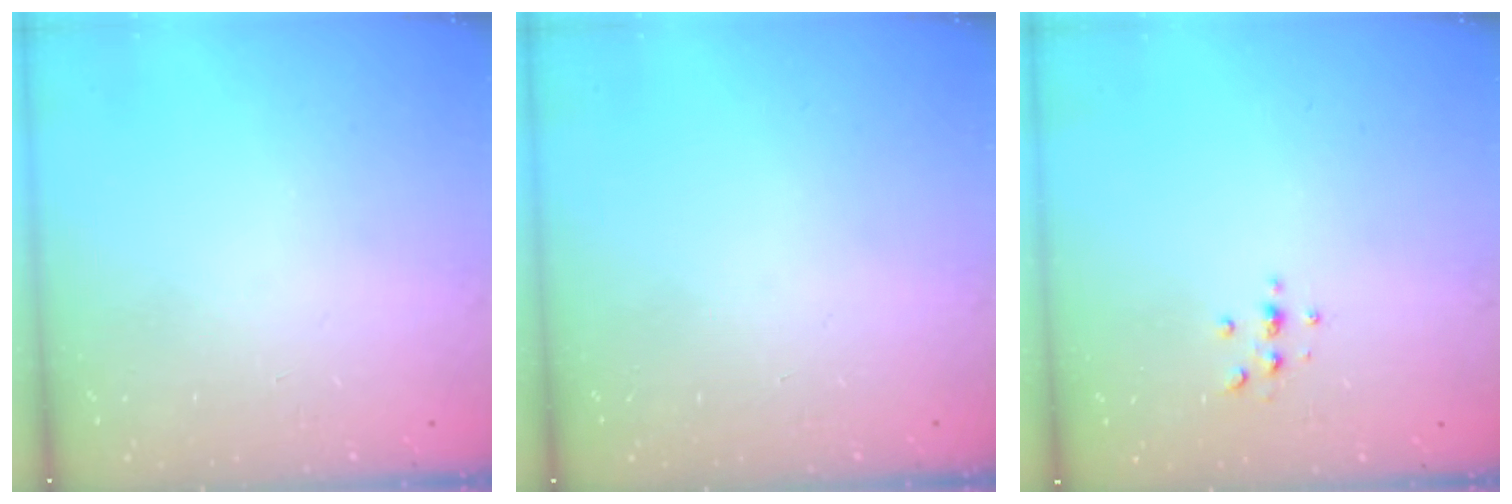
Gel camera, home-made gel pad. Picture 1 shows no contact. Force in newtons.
{"total": 0.0}
{"total": 2.2, "press": 2.1, "slide": 0.2}